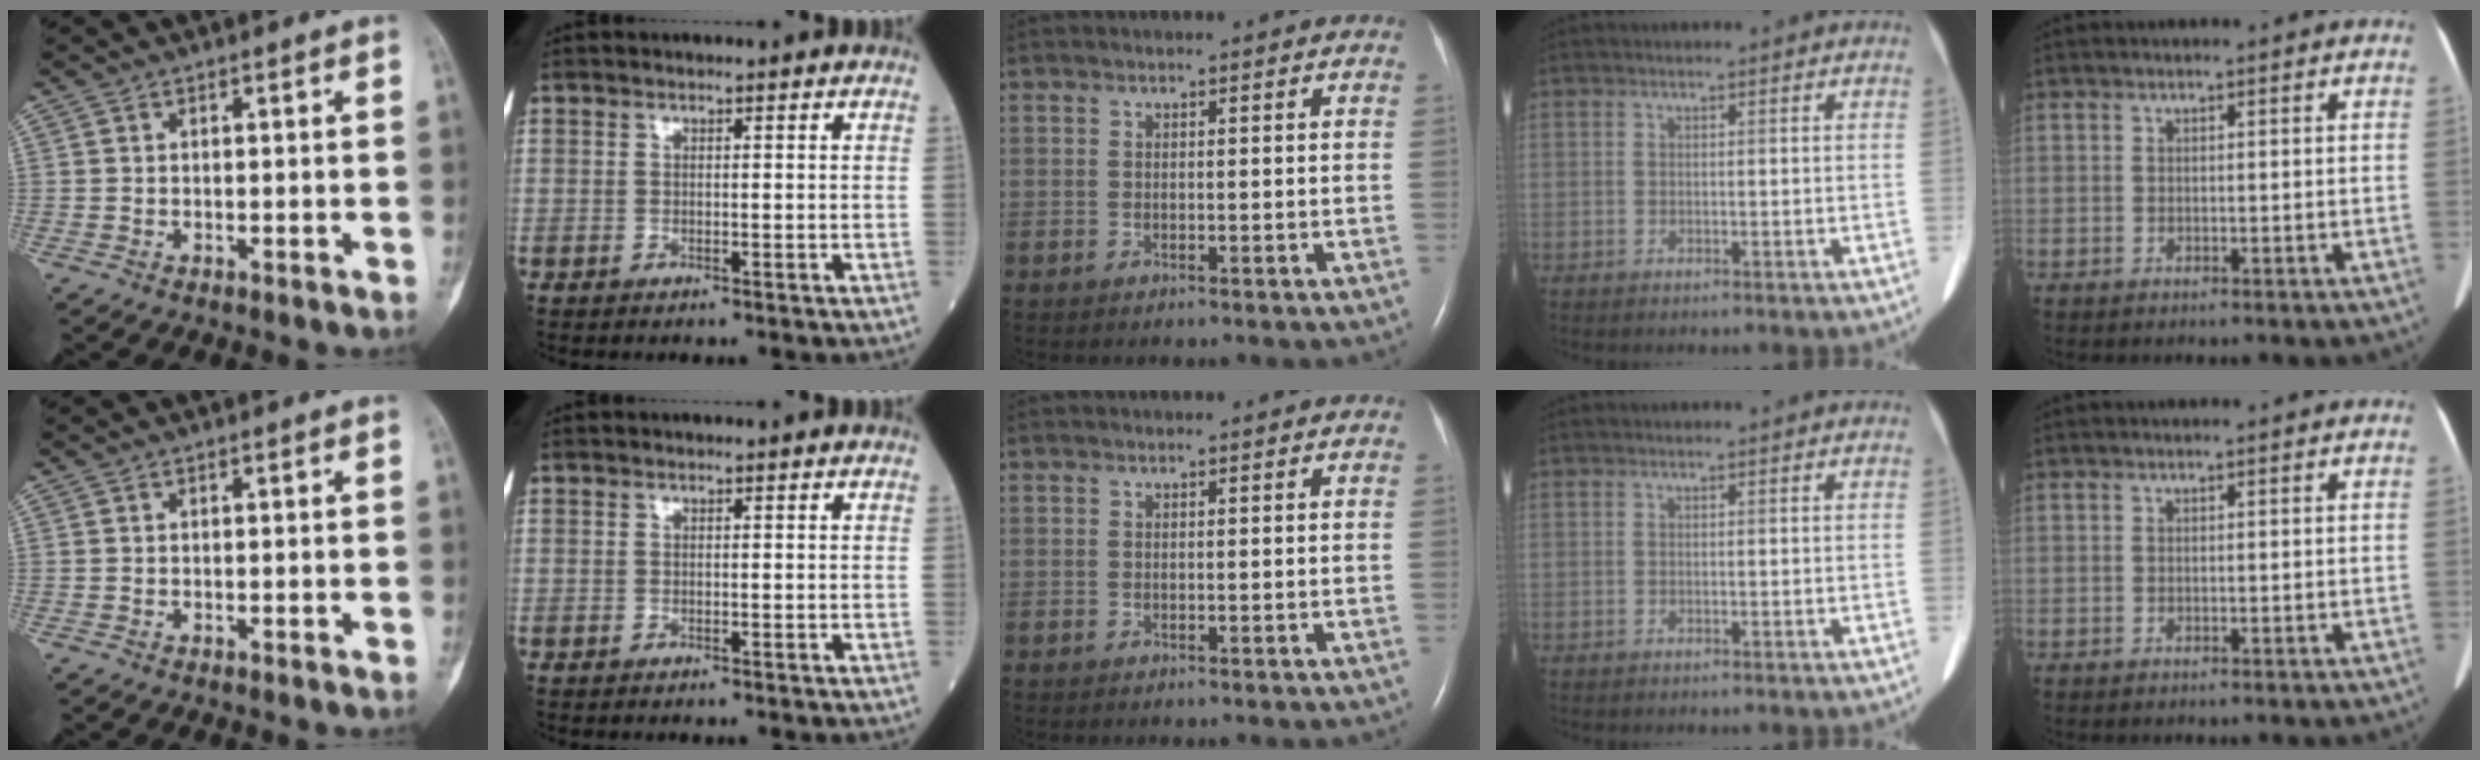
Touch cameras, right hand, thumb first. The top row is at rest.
{}